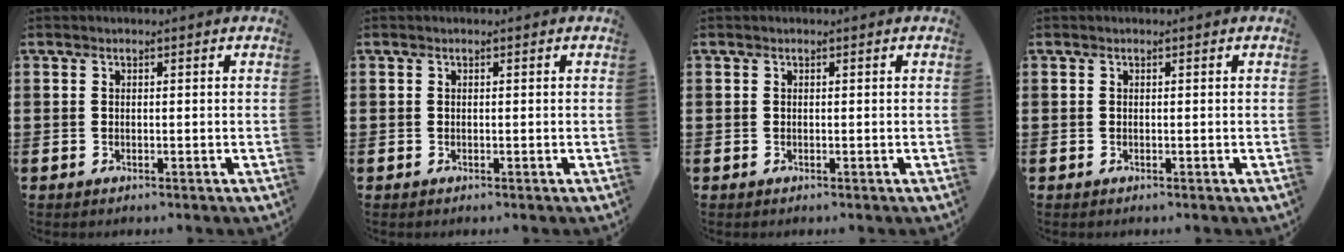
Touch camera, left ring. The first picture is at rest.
{"total": 0.0}
{"total": 0.0}
{"total": 0.0}